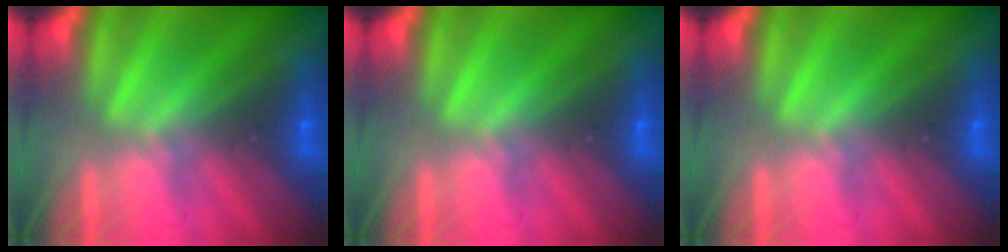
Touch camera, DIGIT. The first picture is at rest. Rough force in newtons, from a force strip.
{"total": 0.0}
{"total": 0.0}